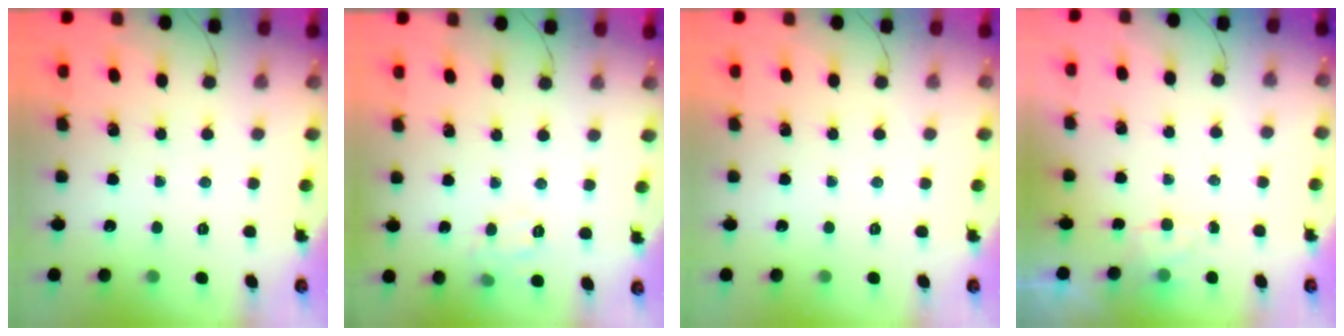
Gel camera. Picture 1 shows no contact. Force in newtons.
{"total": 7.7, "press": 7.6, "slide": 1.1}
{"total": 0.0}
{"total": 3.3, "press": 3.2, "slide": 0.8}